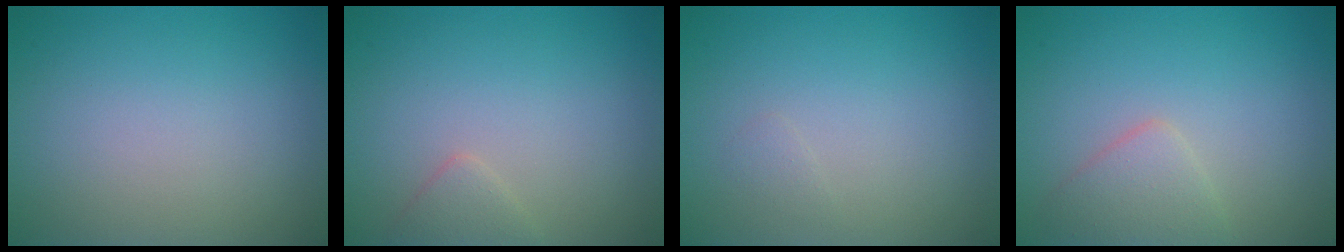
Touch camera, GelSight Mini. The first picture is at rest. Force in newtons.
{"total": 1.3, "press": 1.3, "slide": 0.0}
{"total": 0.5, "press": 0.5, "slide": 0.0}
{"total": 2.3, "press": 2.3, "slide": 0.1}